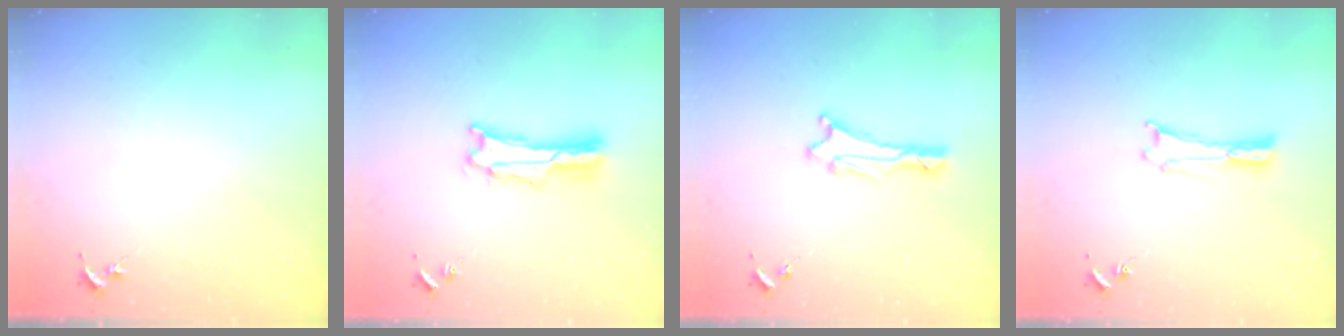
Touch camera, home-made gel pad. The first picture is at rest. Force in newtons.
{"total": 2.1, "press": 2.1, "slide": 0.3}
{"total": 1.5, "press": 1.5, "slide": 0.2}
{"total": 0.0}